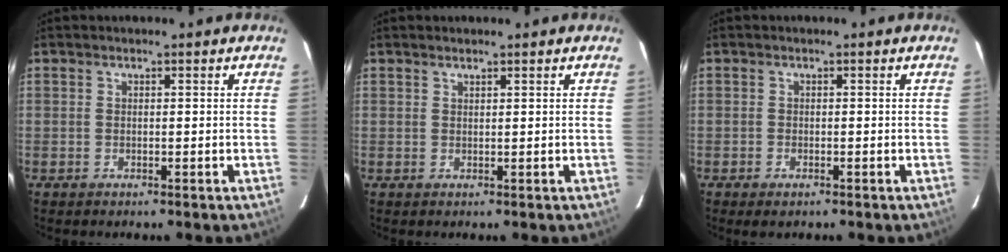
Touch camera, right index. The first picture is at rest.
{"total": 0.7, "force": [0.6, 0.1, 0.2], "torque": [-0.005, 0.001, 0.012]}
{"total": 1.4, "force": [-0.9, 0.6, 0.7], "torque": [-0.014, -0.005, -0.017]}